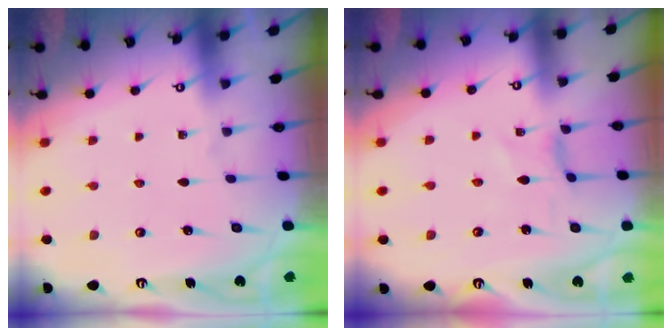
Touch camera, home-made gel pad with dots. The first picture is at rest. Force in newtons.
{"total": 0.0}